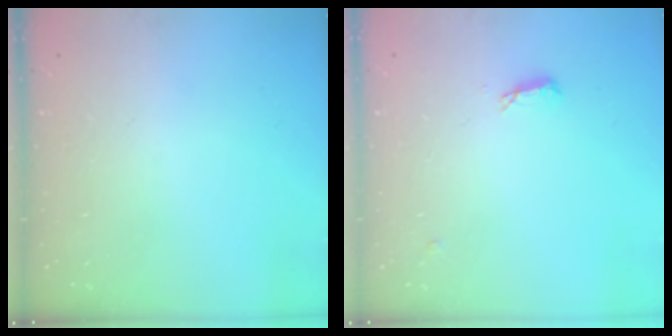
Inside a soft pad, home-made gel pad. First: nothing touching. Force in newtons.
{"total": 6.1, "press": 5.8, "slide": 1.6}